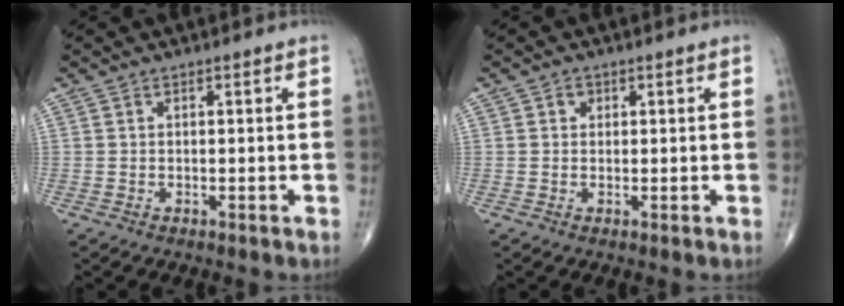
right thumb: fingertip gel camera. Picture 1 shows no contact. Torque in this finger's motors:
{"motor_torque": [0.07, 0.29, 0.19, 0.04, -0.02]}